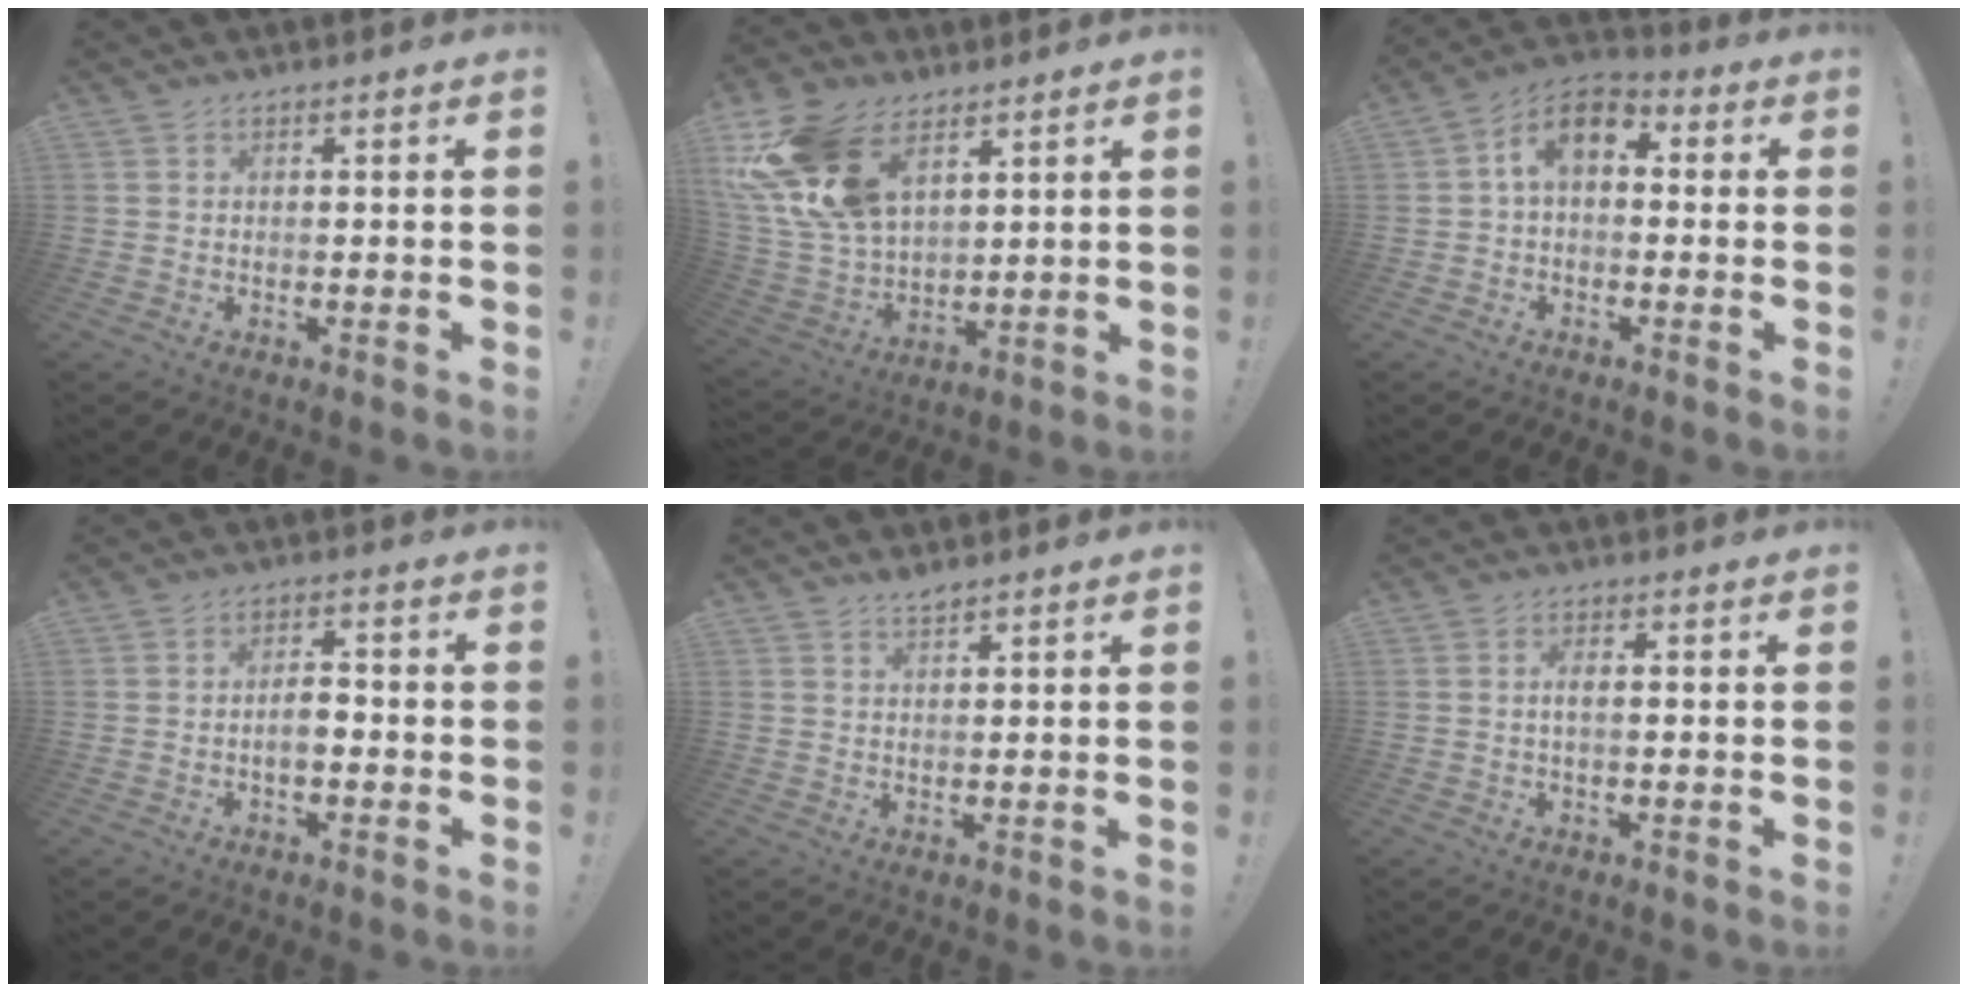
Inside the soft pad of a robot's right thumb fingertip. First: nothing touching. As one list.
[{"total": 20.4, "force": [10.0, 12.4, 12.7], "torque": [-0.266, -0.046, 0.189]}, {"total": 9.0, "force": [1.7, 5.7, 6.7], "torque": [-0.117, 0.017, 0.037]}, {"total": 4.8, "force": [-1.5, 2.4, 4.0], "torque": [-0.070, 0.006, -0.030]}, {"total": 1.8, "force": [1.7, 0.0, 0.6], "torque": [-0.009, -0.009, 0.029]}, {"total": 2.6, "force": [-0.2, 0.8, 2.5], "torque": [-0.047, 0.002, -0.009]}]